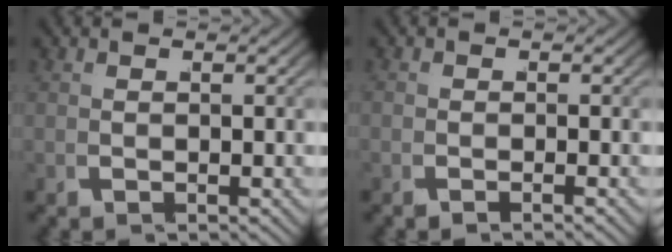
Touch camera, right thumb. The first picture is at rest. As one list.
[{"total": 0.9, "force": [-0.7, 0.5, 0.3], "torque": [-0.006, 0.001, -0.020]}]